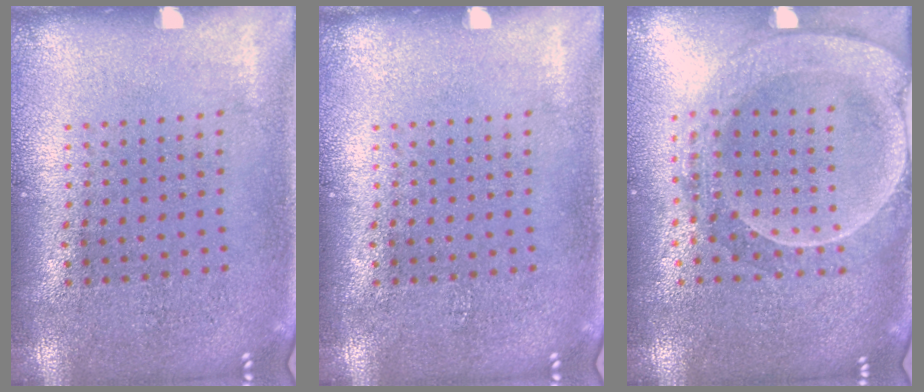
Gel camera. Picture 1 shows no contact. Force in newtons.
{"total": 0.0}
{"total": 2.3, "press": 2.1, "slide": 1.0}